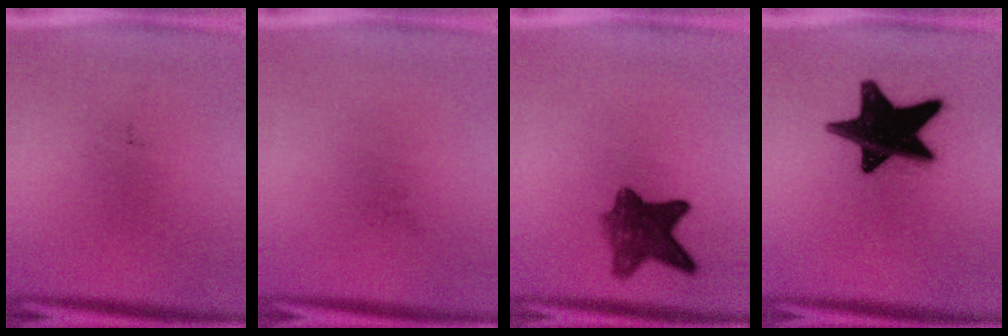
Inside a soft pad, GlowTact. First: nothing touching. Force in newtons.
{"total": 0.0}
{"total": 7.6}
{"total": 19.9}